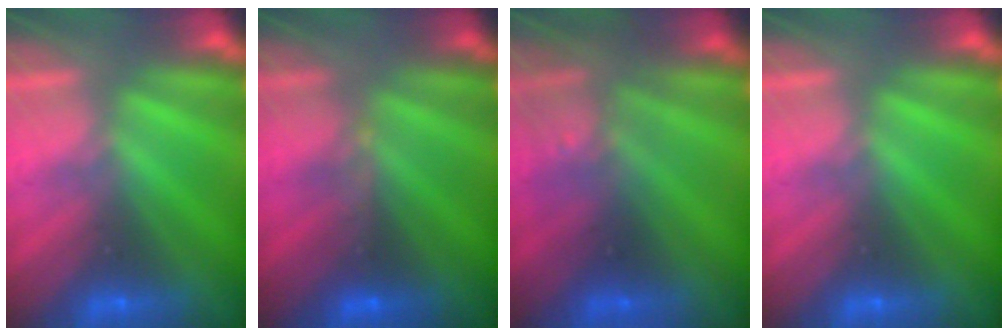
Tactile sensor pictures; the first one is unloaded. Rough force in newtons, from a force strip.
{"total": 3.0}
{"total": 2.7}
{"total": 0.0}